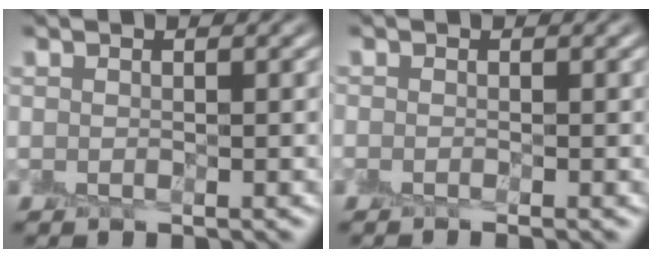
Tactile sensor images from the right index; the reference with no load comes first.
{"total": 0.8, "force": [-0.7, 0.0, 0.5], "torque": [-0.008, -0.010, -0.015]}